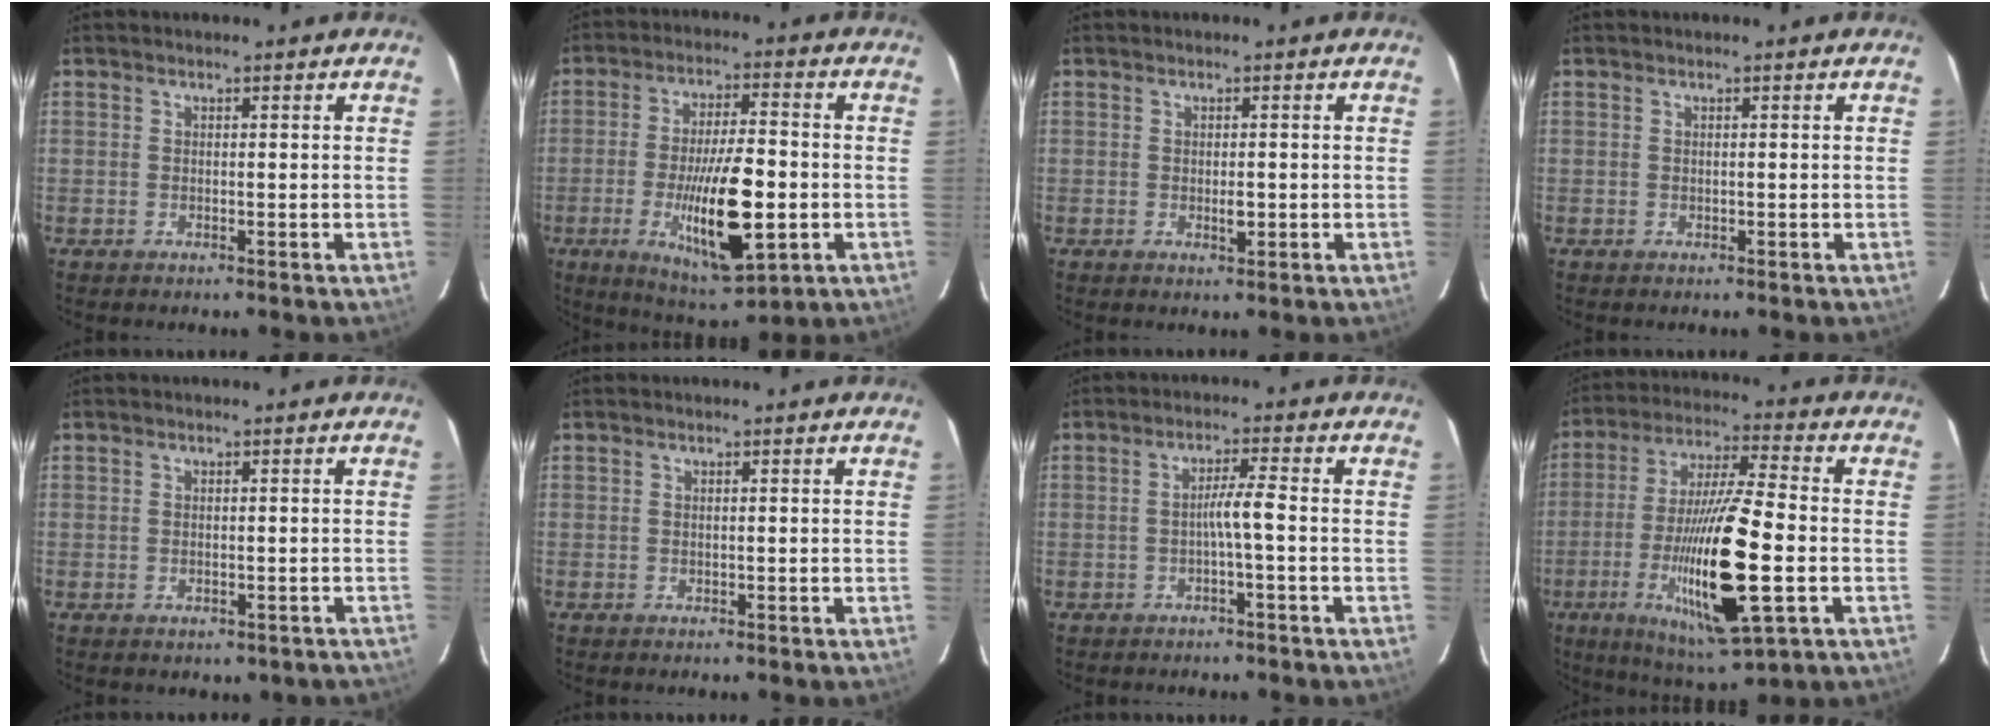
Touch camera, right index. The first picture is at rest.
{"total": 15.1, "force": [-3.7, 3.4, 14.2], "torque": [-0.247, -0.012, -0.052]}
{"total": 1.5, "force": [-0.3, 0.5, 1.4], "torque": [-0.021, -0.001, -0.004]}
{"total": 0.0}
{"total": 2.9, "force": [-2.1, 1.8, 1.1], "torque": [-0.011, 0.006, -0.016]}
{"total": 0.0}
{"total": 3.1, "force": [-0.8, -0.5, 2.9], "torque": [-0.047, 0.005, -0.014]}
{"total": 19.3, "force": [-4.8, 2.0, 18.6], "torque": [-0.360, -0.026, -0.079]}